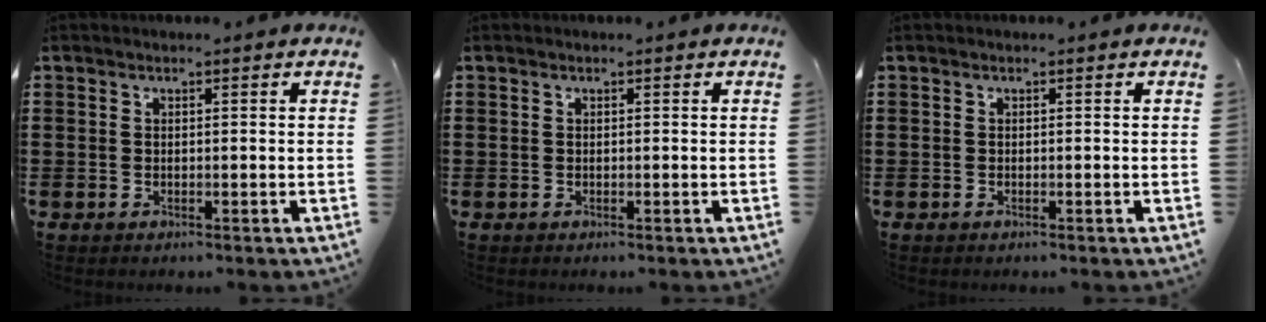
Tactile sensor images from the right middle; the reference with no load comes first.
{"total": 0.0}
{"total": 0.0}